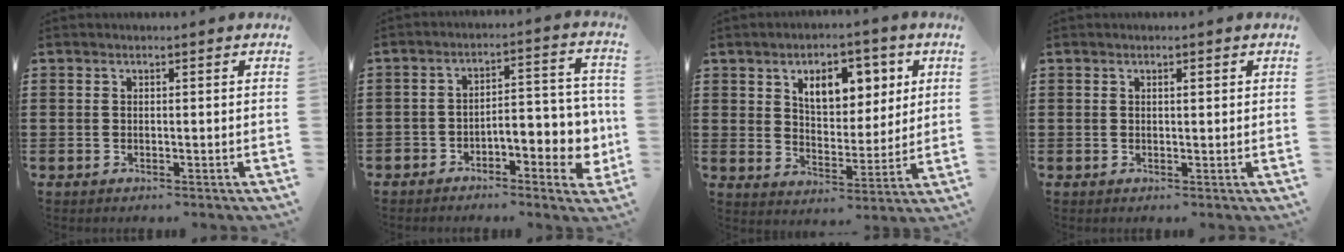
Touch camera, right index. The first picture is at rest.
{"total": 5.8, "force": [-2.7, 2.9, 4.2], "torque": [-0.055, -0.002, -0.053]}
{"total": 7.9, "force": [3.7, 4.7, 5.1], "torque": [-0.088, 0.002, 0.059]}
{"total": 0.9, "force": [0.3, 0.3, 0.8], "torque": [-0.017, 0.003, 0.004]}